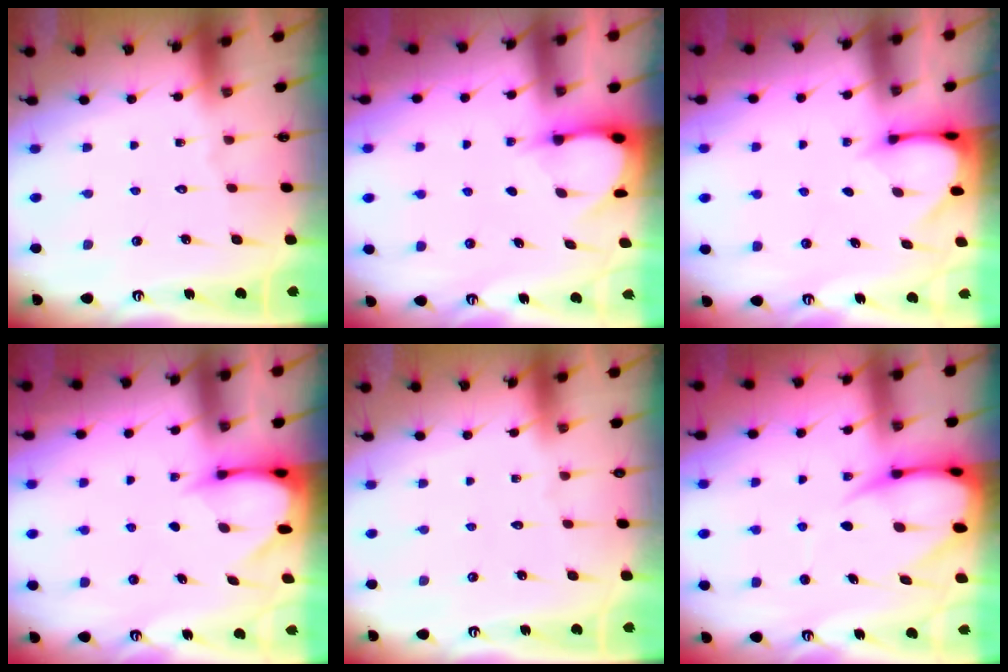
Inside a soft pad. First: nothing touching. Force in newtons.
{"total": 3.1, "press": 3.1, "slide": 0.3}
{"total": 3.0, "press": 3.0, "slide": 0.3}
{"total": 3.3, "press": 3.3, "slide": 0.3}
{"total": 0.0}
{"total": 9.0, "press": 8.9, "slide": 1.0}